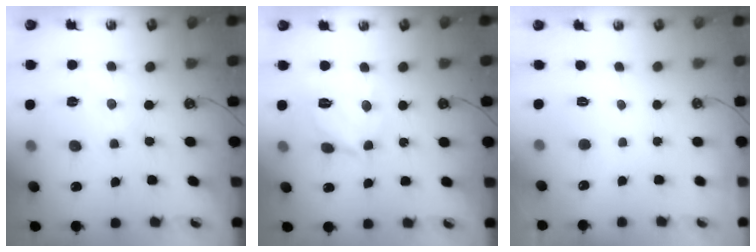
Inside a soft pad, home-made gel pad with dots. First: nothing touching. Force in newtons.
{"total": 13.1, "press": 13.0, "slide": 1.3}
{"total": 0.0}